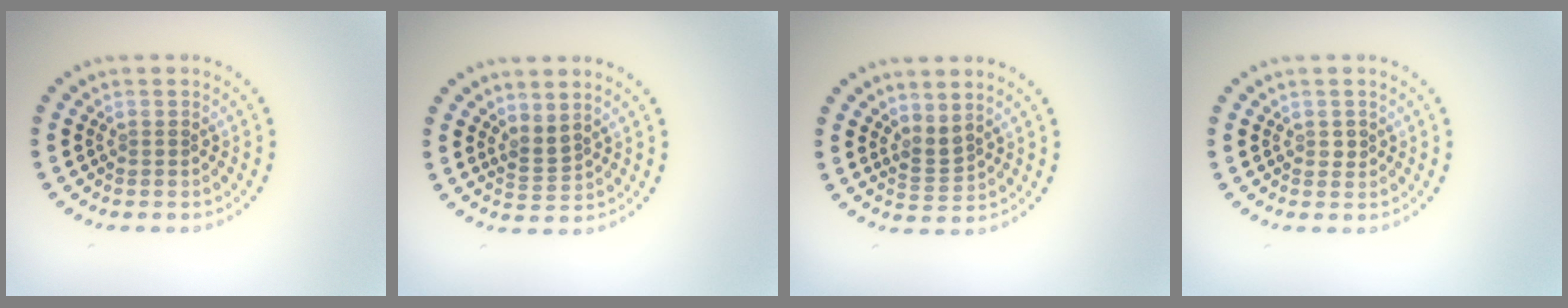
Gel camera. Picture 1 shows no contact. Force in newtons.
{"total": 1.8, "press": 1.4, "slide": 1.2}
{"total": 1.8, "press": 1.3, "slide": 1.3}
{"total": 0.7, "press": 0.7, "slide": 0.1}